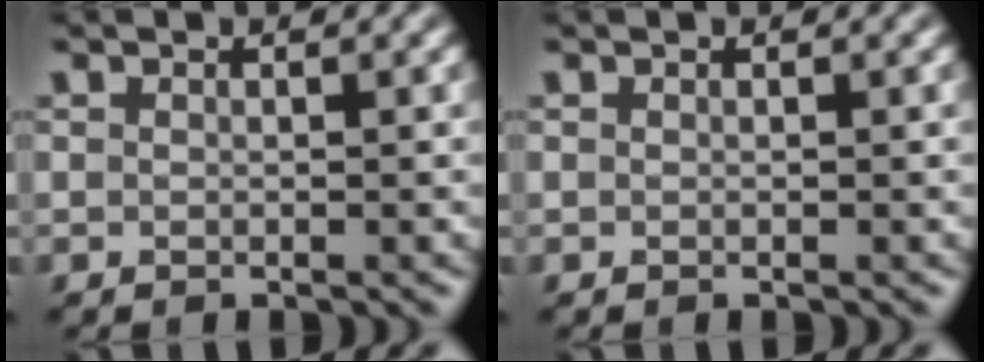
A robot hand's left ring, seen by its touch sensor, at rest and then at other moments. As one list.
[{"total": 0.0}]